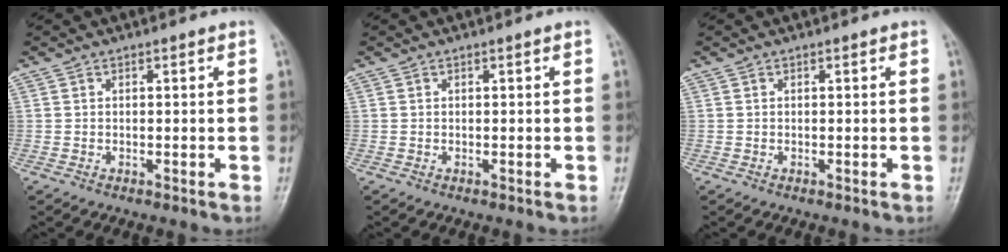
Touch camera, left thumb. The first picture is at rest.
{"total": 0.0}
{"total": 0.0}